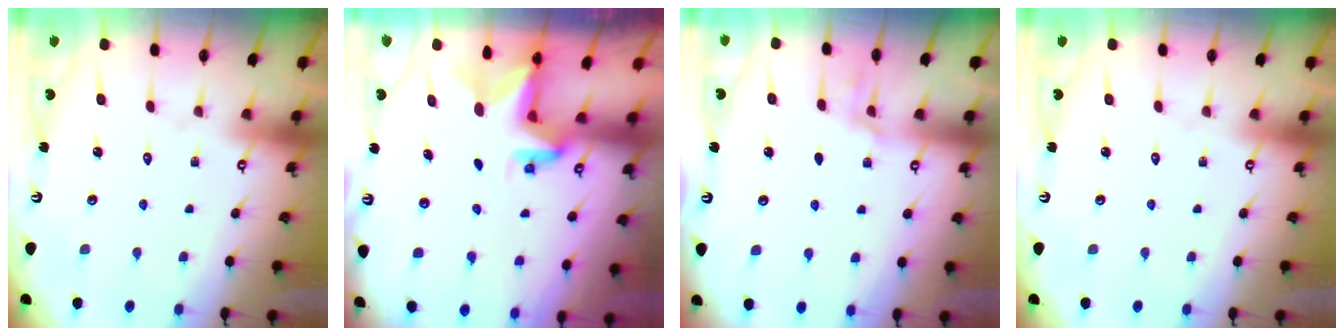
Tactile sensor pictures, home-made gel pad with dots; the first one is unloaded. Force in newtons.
{"total": 3.3, "press": 3.3, "slide": 0.2}
{"total": 1.3, "press": 1.2, "slide": 0.3}
{"total": 0.0}